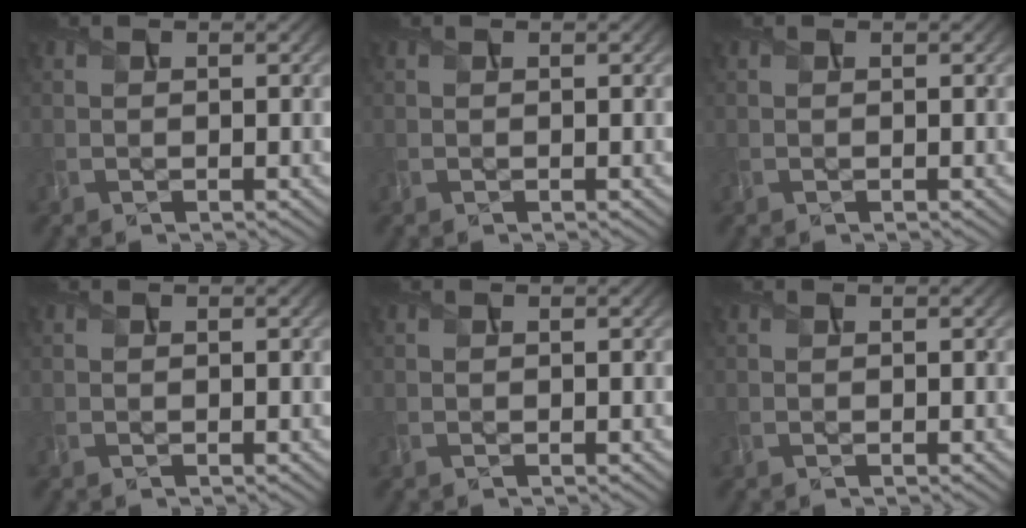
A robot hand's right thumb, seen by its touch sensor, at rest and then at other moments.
{"total": 0.0}
{"total": 0.0}
{"total": 0.0}
{"total": 0.0}
{"total": 0.0}